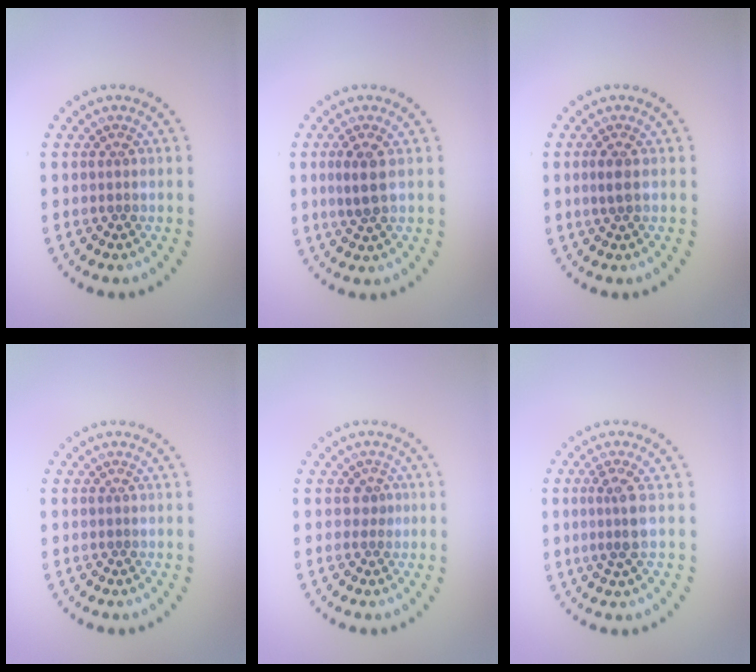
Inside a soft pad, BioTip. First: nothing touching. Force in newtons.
{"total": 2.2, "press": 2.1, "slide": 0.7}
{"total": 1.4, "press": 1.3, "slide": 0.5}
{"total": 0.0}
{"total": 1.0, "press": 0.4, "slide": 0.9}
{"total": 2.2, "press": 1.8, "slide": 1.4}